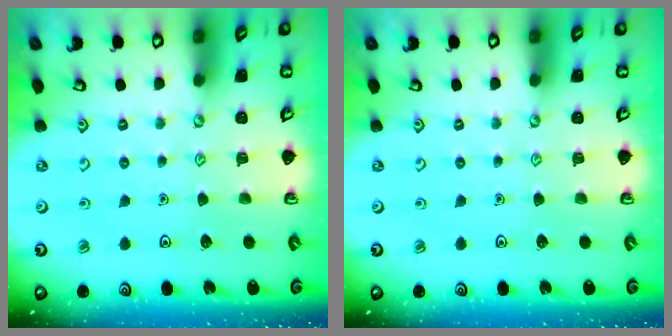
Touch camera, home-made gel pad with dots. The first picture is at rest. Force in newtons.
{"total": 0.0}